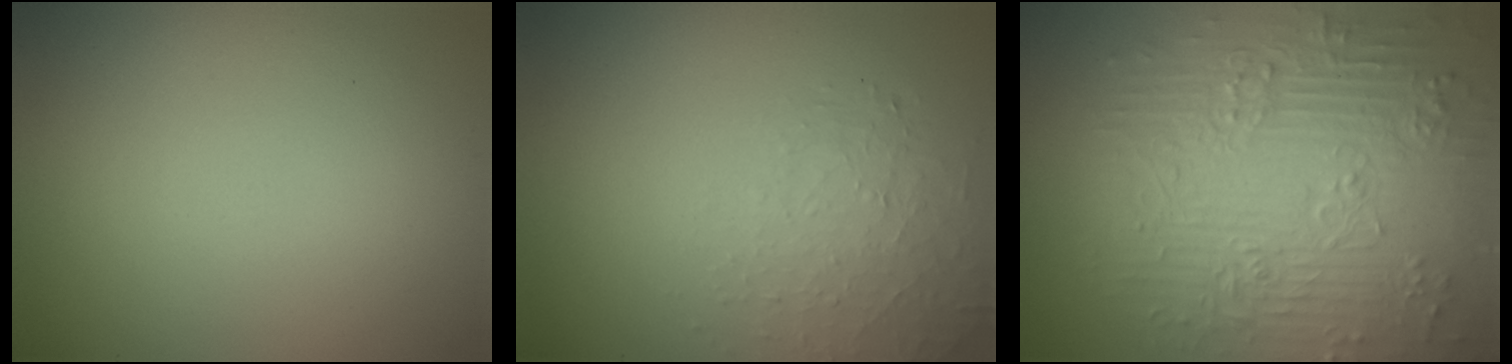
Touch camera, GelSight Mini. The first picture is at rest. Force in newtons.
{"total": 1.4, "press": 0.6, "slide": 1.3}
{"total": 9.4, "press": 6.8, "slide": 6.5}